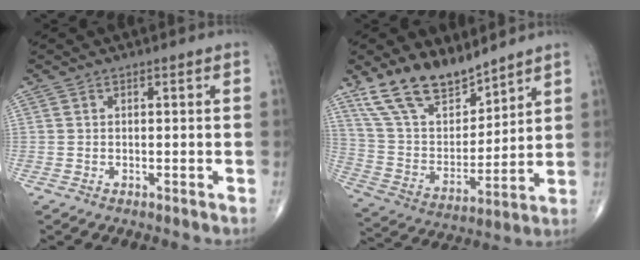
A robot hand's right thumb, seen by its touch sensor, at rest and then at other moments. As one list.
[{"total": 15.8, "force": [12.2, 6.7, 7.4], "torque": [-0.109, -0.061, 0.241]}]